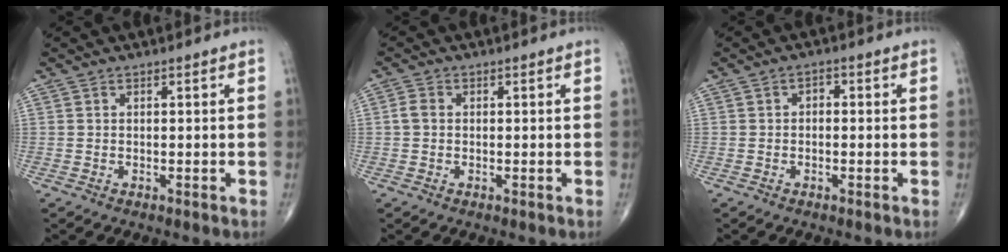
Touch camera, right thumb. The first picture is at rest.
{"total": 1.9, "force": [0.0, 1.5, 1.2], "torque": [-0.024, 0.005, -0.003]}
{"total": 1.5, "force": [0.0, 1.1, 1.1], "torque": [-0.007, 0.007, -0.006]}